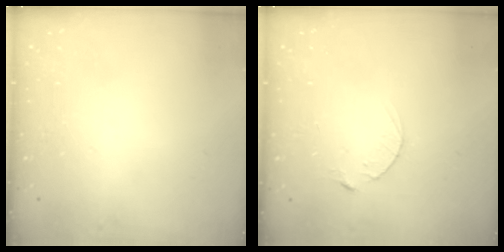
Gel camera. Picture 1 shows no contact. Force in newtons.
{"total": 2.5, "press": 2.5, "slide": 0.4}